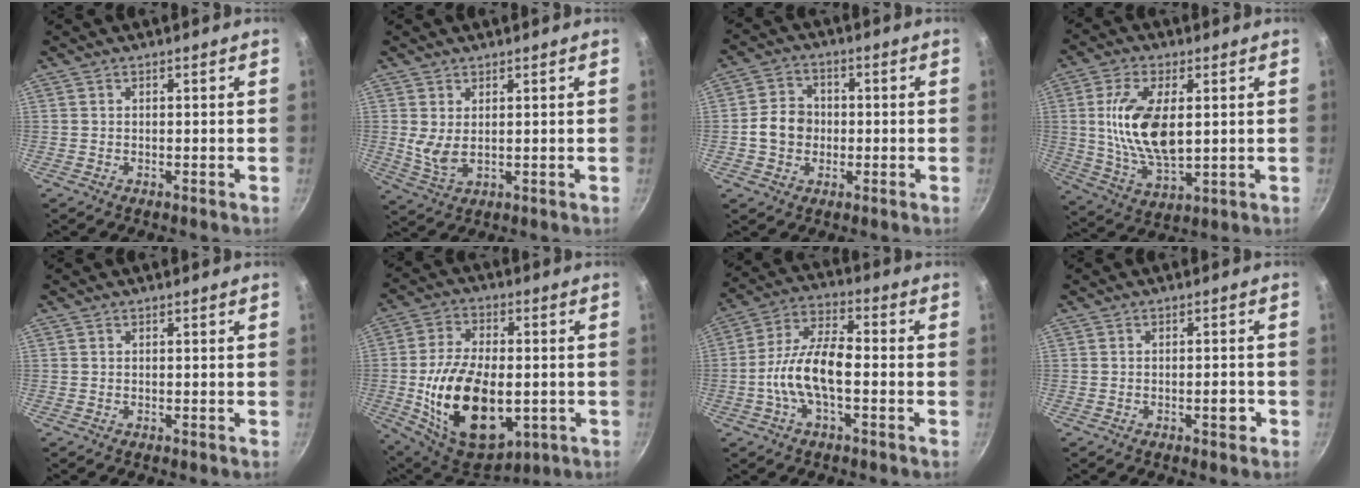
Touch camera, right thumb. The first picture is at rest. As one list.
[{"total": 4.6, "force": [1.2, 2.3, 3.8], "torque": [-0.070, -0.018, 0.032]}, {"total": 7.2, "force": [-0.7, 6.2, 3.5], "torque": [-0.033, 0.017, -0.023]}, {"total": 14.4, "force": [2.1, 7.1, 12.4], "torque": [-0.229, -0.009, 0.044]}, {"total": 0.0}, {"total": 22.2, "force": [-3.5, 12.9, 17.7], "torque": [-0.302, 0.005, -0.043]}, {"total": 11.6, "force": [-2.5, 4.9, 10.2], "torque": [-0.186, 0.037, -0.059]}, {"total": 2.6, "force": [-1.1, 1.1, 2.0], "torque": [-0.018, 0.011, -0.017]}]